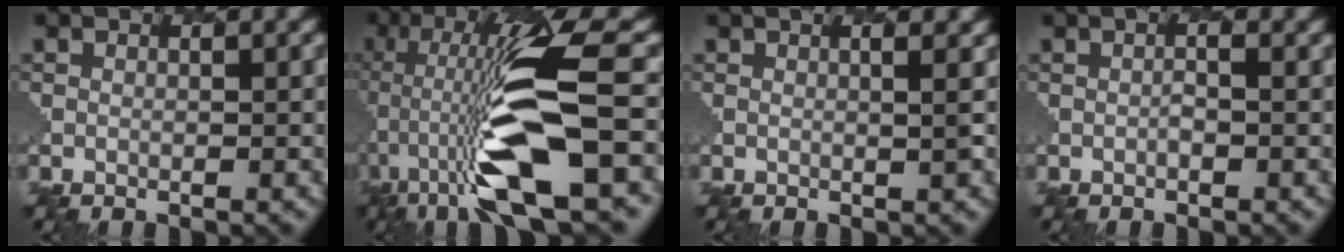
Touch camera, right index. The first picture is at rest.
{"total": 9.5, "force": [-2.0, 2.3, 9.0], "torque": [-0.202, 0.024, -0.060]}
{"total": 1.7, "force": [1.4, 0.4, 0.9], "torque": [-0.005, 0.031, -0.008]}
{"total": 0.0}